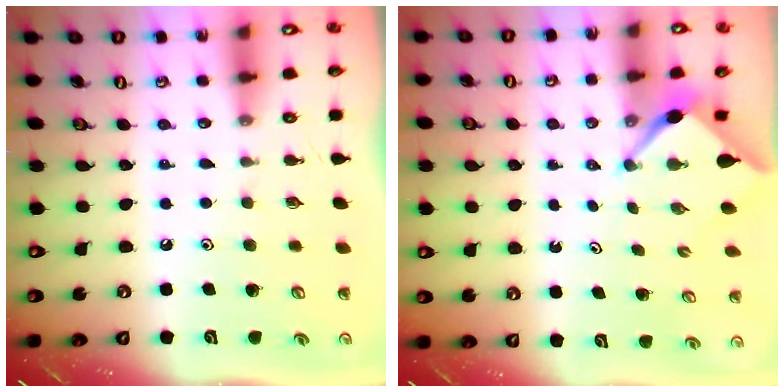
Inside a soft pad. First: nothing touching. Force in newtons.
{"total": 2.4, "press": 2.4, "slide": 0.2}